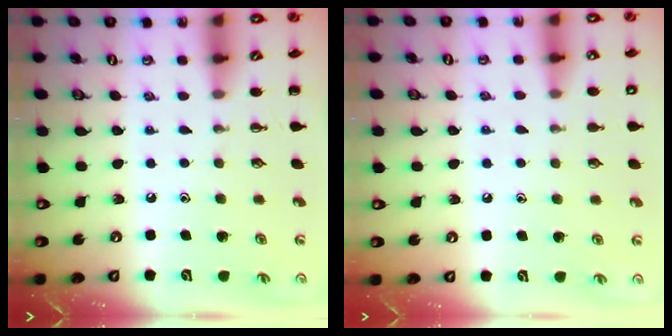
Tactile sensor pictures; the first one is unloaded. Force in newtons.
{"total": 5.8, "press": 5.6, "slide": 1.7}